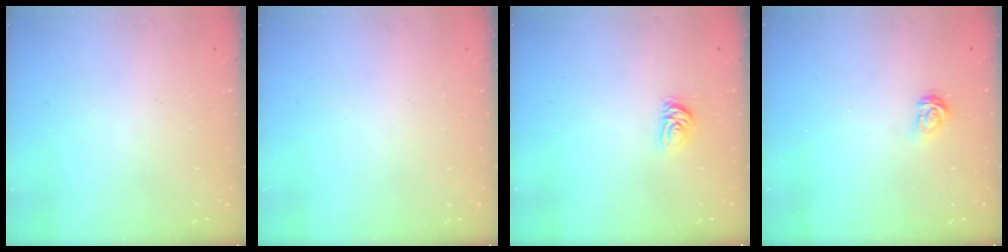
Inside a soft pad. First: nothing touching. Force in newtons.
{"total": 0.0}
{"total": 3.8, "press": 3.7, "slide": 0.5}
{"total": 3.6, "press": 3.6, "slide": 0.3}